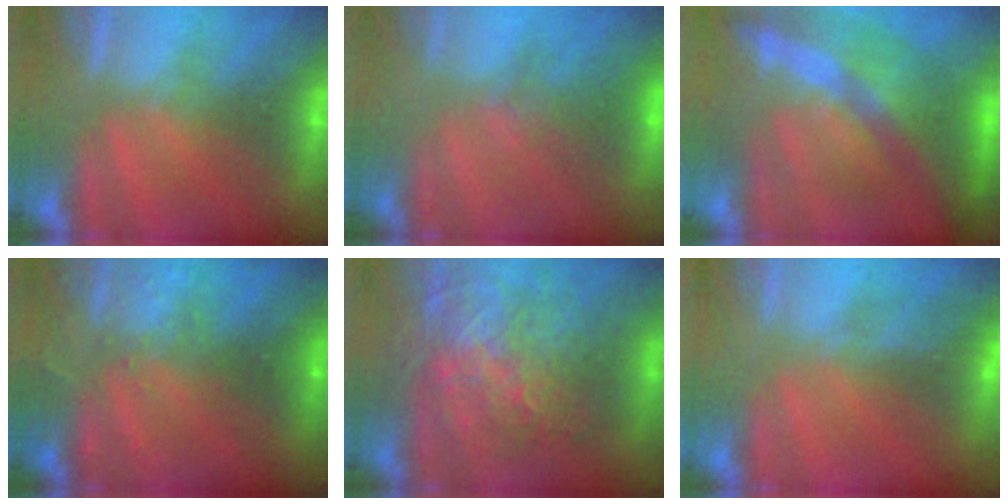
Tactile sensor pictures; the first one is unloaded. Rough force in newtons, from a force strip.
{"total": 7.5}
{"total": 9.8}
{"total": 3.1}
{"total": 11.3}
{"total": 1.3}